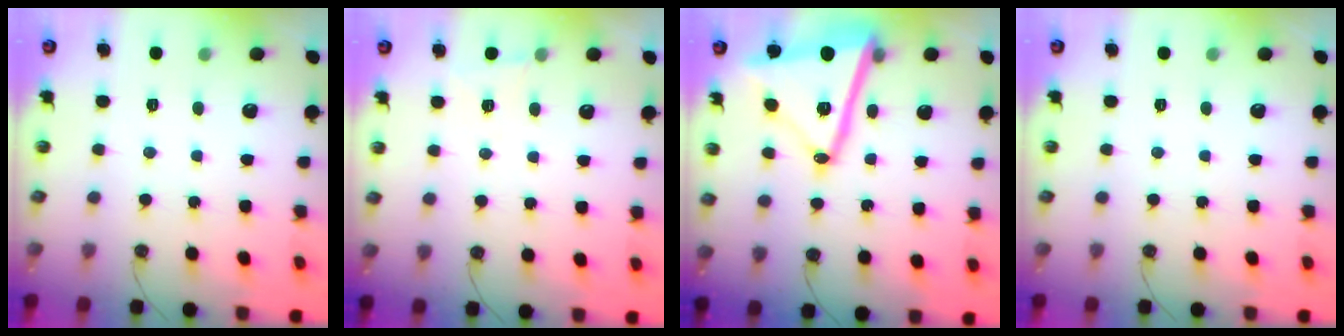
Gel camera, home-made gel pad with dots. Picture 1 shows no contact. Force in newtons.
{"total": 5.6, "press": 3.4, "slide": 4.4}
{"total": 20.2, "press": 20.1, "slide": 1.7}
{"total": 0.0}